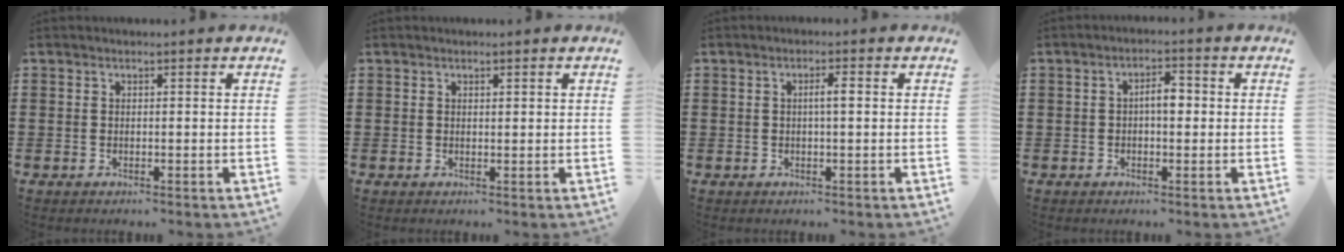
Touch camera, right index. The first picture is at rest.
{"total": 0.5, "force": [0.3, 0.2, 0.3], "torque": [-0.006, 0.002, 0.006]}
{"total": 2.1, "force": [0.0, 0.3, 2.1], "torque": [-0.039, 0.001, -0.001]}
{"total": 3.5, "force": [0.0, 1.4, 3.2], "torque": [-0.054, 0.005, -0.006]}